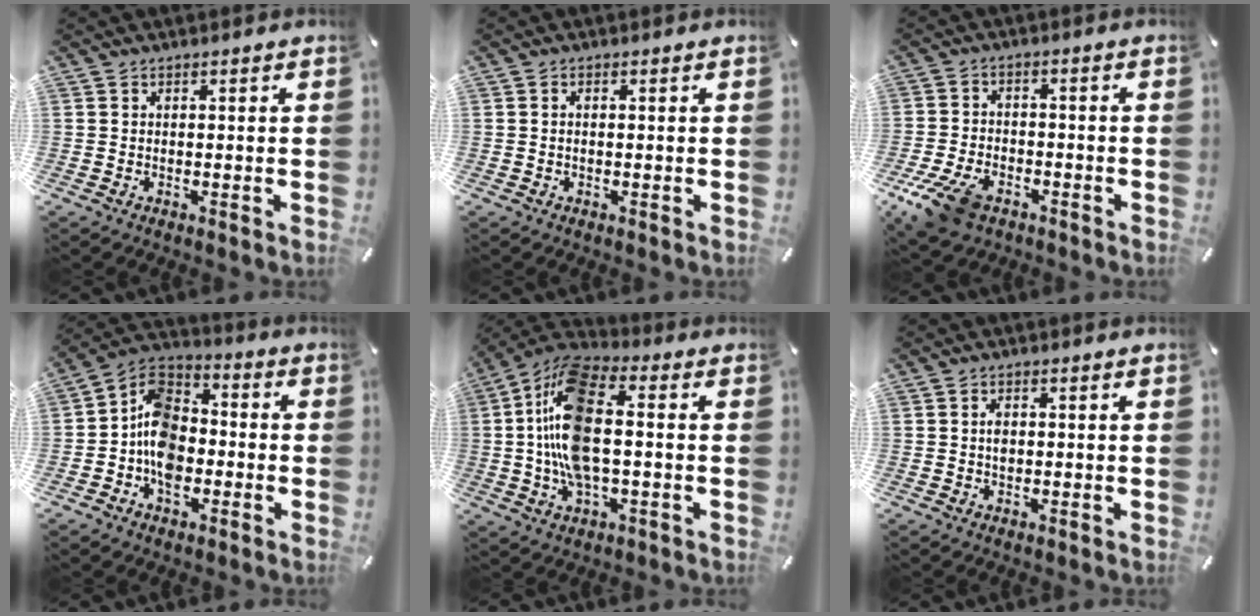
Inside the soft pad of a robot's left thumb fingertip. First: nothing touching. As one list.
[{"total": 0.8, "force": [-0.1, 0.4, 0.7], "torque": [-0.014, 0.002, -0.003]}, {"total": 10.0, "force": [-5.9, 6.0, 5.5], "torque": [-0.118, 0.023, -0.106]}, {"total": 11.3, "force": [-3.8, 8.5, 6.4], "torque": [-0.133, 0.025, -0.074]}, {"total": 16.8, "force": [-0.2, 8.1, 14.7], "torque": [-0.309, 0.002, -0.007]}, {"total": 2.1, "force": [0.0, 1.3, 1.6], "torque": [-0.033, 0.004, -0.001]}]